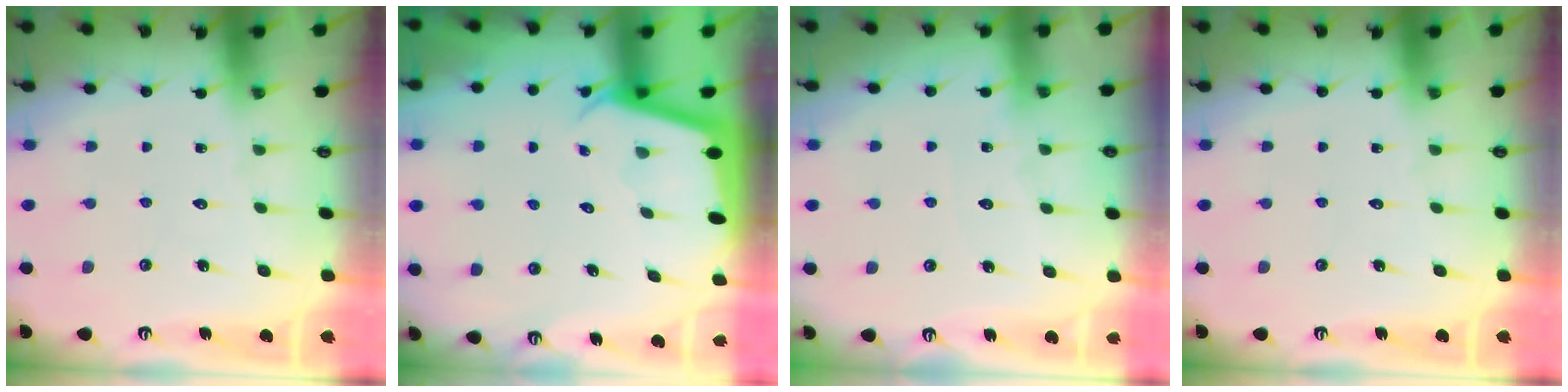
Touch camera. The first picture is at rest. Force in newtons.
{"total": 2.0, "press": 2.0, "slide": 0.1}
{"total": 4.8, "press": 4.7, "slide": 0.6}
{"total": 0.0}